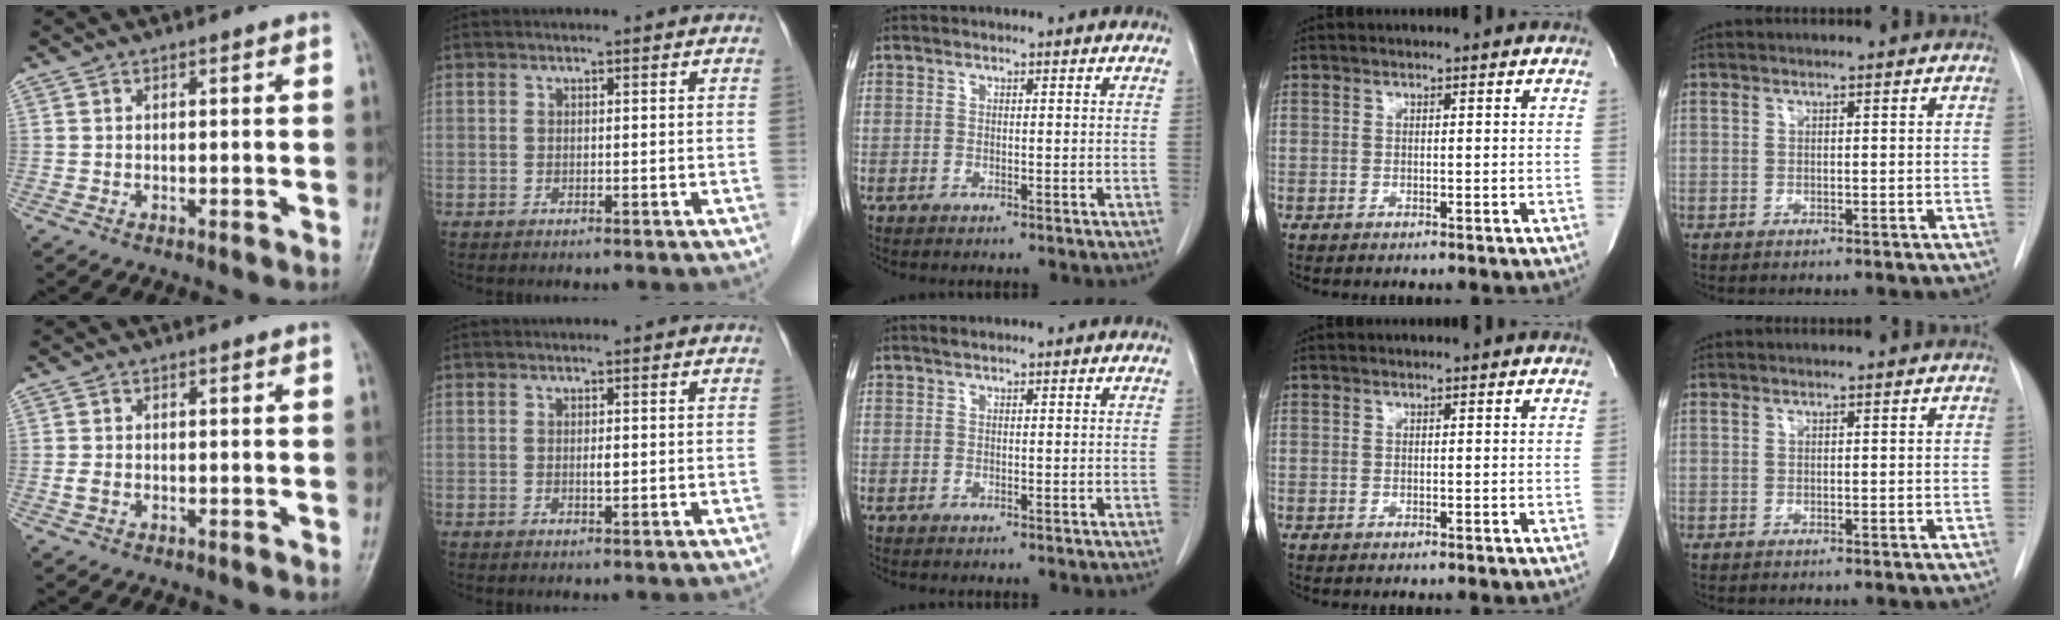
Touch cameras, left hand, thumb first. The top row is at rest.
{"thumb": {"total": 1.5, "force": [-0.2, 0.9, 1.1], "torque": [-0.018, 0.004, 0.003]}, "index": {"total": 0.9, "force": [0.0, 0.3, 0.8], "torque": [-0.017, -0.002, 0.001]}, "middle": {"total": 0.6, "force": [0.5, 0.2, 0.3], "torque": [-0.011, 0.005, 0.011]}}